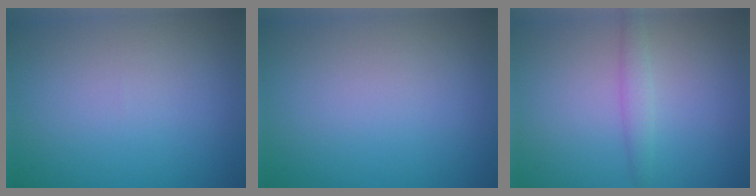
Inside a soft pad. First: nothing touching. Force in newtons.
{"total": 0.0}
{"total": 1.5, "press": 1.5, "slide": 0.1}